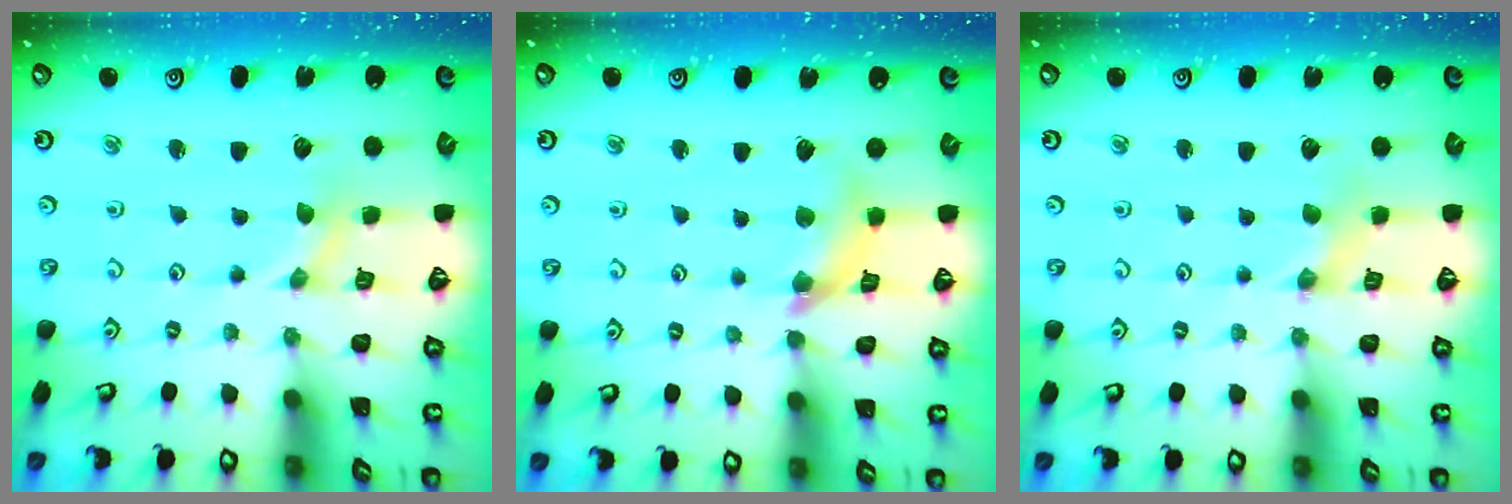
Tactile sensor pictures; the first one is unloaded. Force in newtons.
{"total": 9.5, "press": 9.5, "slide": 1.1}
{"total": 1.0, "press": 1.0, "slide": 0.2}